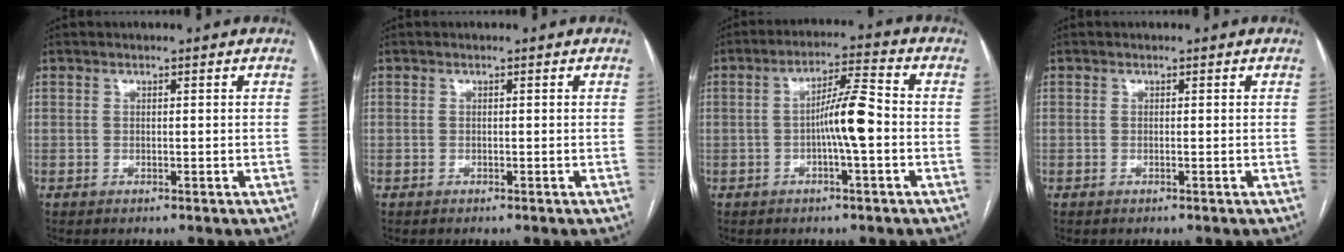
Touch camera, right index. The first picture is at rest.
{"total": 0.0}
{"total": 7.0, "force": [-1.2, 0.3, 6.9], "torque": [-0.122, 0.014, -0.022]}
{"total": 0.0}